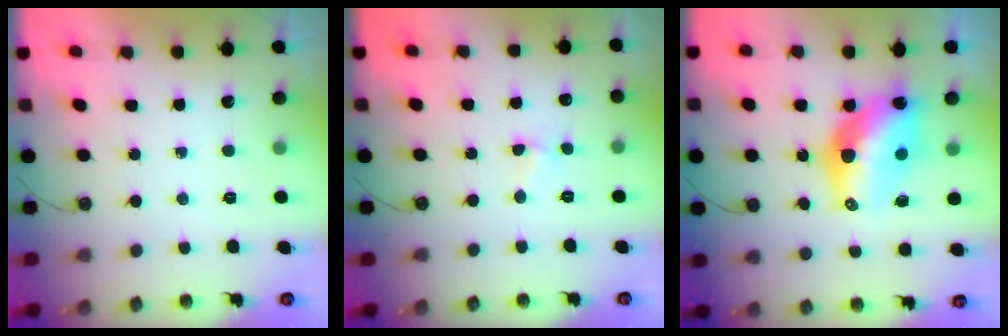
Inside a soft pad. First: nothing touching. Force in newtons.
{"total": 2.4, "press": 2.4, "slide": 0.4}
{"total": 13.1, "press": 13.1, "slide": 0.9}